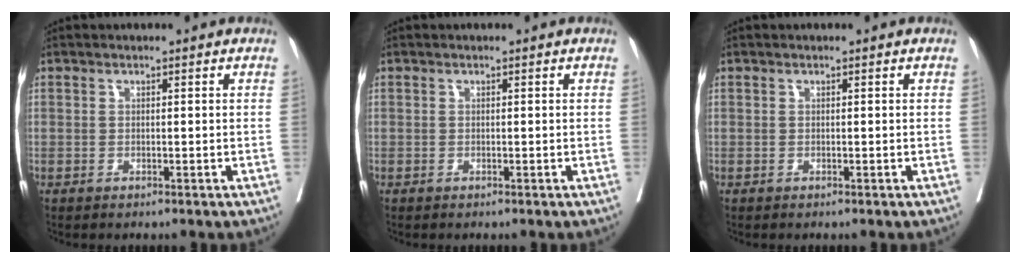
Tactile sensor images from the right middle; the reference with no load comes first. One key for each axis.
{"total": 0.0}
{"total": 0.0}